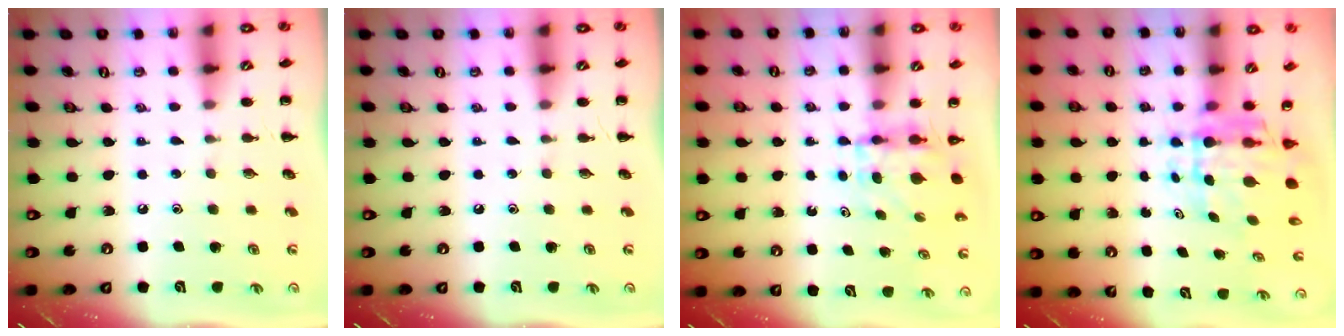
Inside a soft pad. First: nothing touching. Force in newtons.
{"total": 0.0}
{"total": 4.0, "press": 4.0, "slide": 0.3}
{"total": 7.2, "press": 6.7, "slide": 2.7}